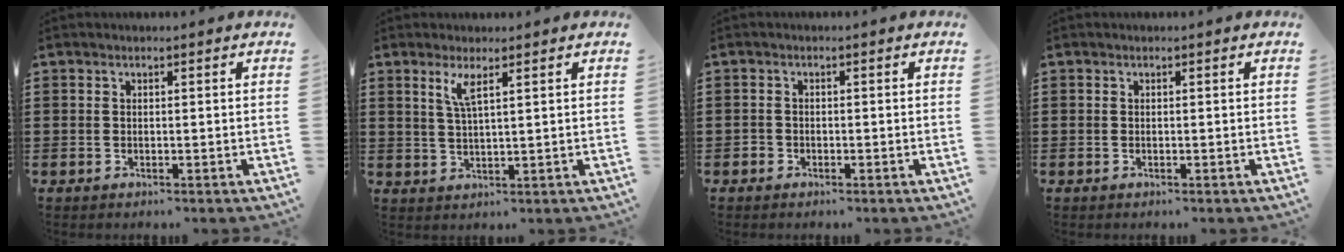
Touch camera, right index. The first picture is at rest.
{"total": 3.4, "force": [1.9, 0.5, 2.8], "torque": [-0.060, 0.002, 0.031]}
{"total": 1.0, "force": [-0.7, 0.7, 0.1], "torque": [-0.003, 0.003, -0.017]}
{"total": 1.3, "force": [0.8, -0.9, -0.5], "torque": [0.015, -0.003, 0.015]}